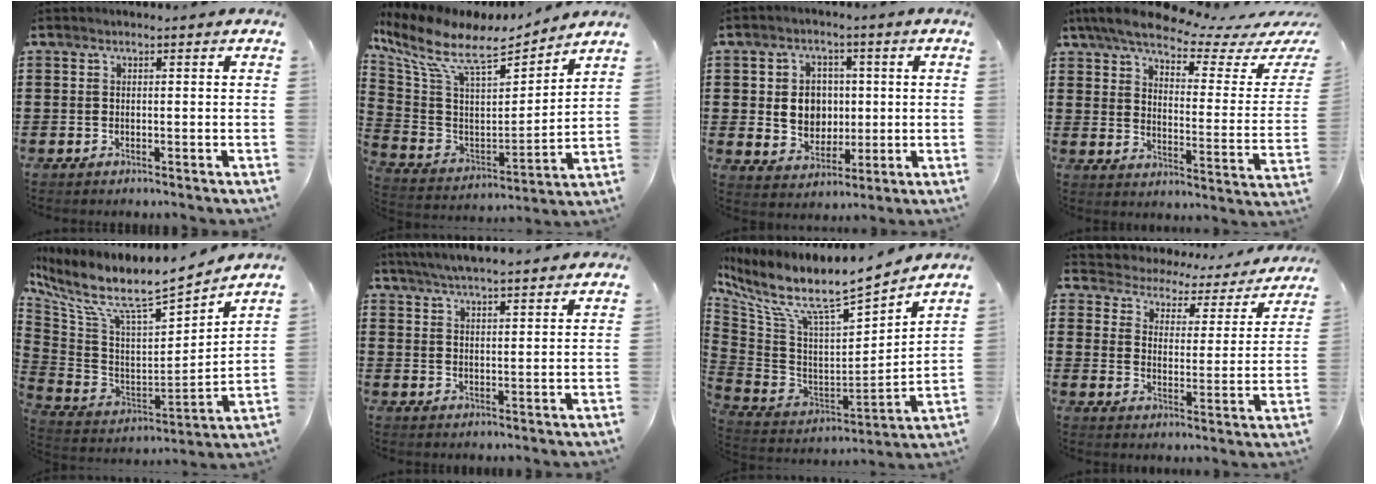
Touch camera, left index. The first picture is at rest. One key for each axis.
{"total": 10.5, "fx": 8.0, "fy": 3.4, "fz": 5.8, "tx": -0.147, "ty": -0.050, "tz": 0.139}
{"total": 6.1, "fx": 0.6, "fy": 5.5, "fz": 2.5, "tx": -0.047, "ty": 0.006, "tz": 0.006}
{"total": 6.6, "fx": 5.5, "fy": 0.8, "fz": 3.6, "tx": -0.087, "ty": -0.037, "tz": 0.092}
{"total": 7.9, "fx": 6.1, "fy": 1.7, "fz": 4.7, "tx": -0.119, "ty": -0.062, "tz": 0.098}
{"total": 4.5, "fx": 4.4, "fy": -0.1, "fz": 1.1, "tx": -0.036, "ty": -0.017, "tz": 0.079}
{"total": 8.1, "fx": 6.0, "fy": 1.6, "fz": 5.3, "tx": -0.129, "ty": -0.063, "tz": 0.095}
{"total": 1.8, "fx": 1.7, "fy": 0.7, "fz": -0.3, "tx": -0.015, "ty": -0.024, "tz": 0.016}